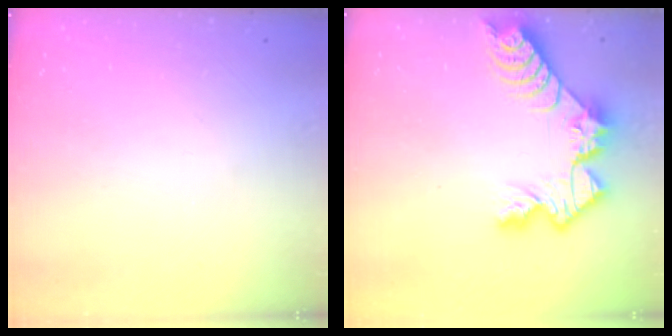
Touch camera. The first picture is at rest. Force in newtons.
{"total": 11.2, "press": 11.1, "slide": 1.0}